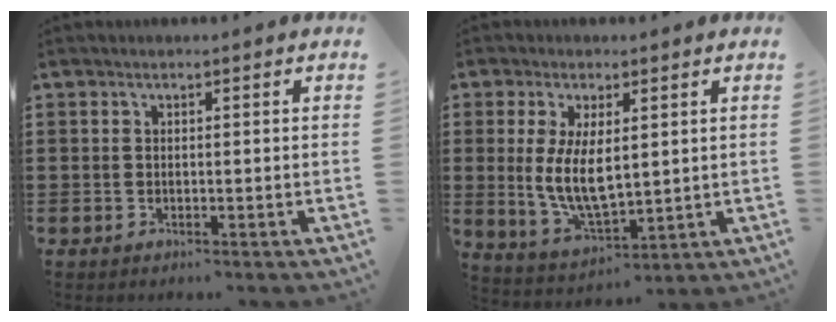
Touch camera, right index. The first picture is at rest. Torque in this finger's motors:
{"motor_torque": [1.08, 1.06, 0.27, 0.21]}